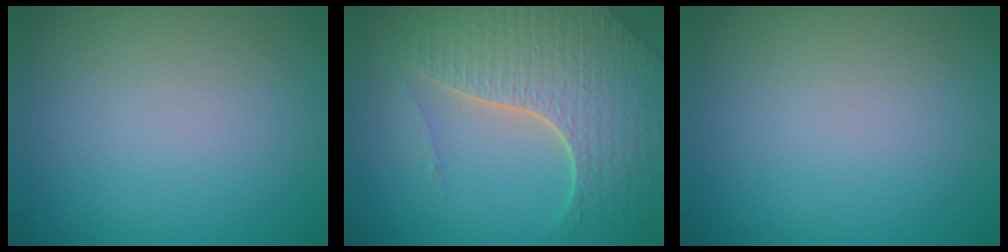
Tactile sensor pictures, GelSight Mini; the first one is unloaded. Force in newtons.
{"total": 7.2, "press": 5.2, "slide": 4.9}
{"total": 0.0}